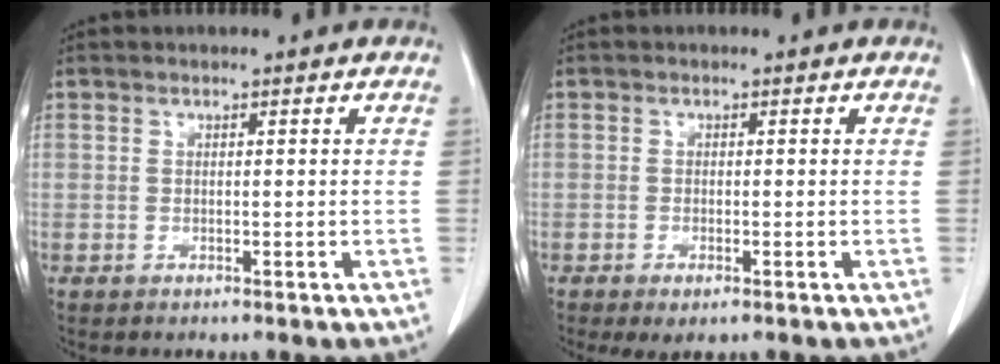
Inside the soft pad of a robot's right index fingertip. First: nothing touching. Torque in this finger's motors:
{"motor_torque": [0.24, -0.17, 0.11, 0.04]}